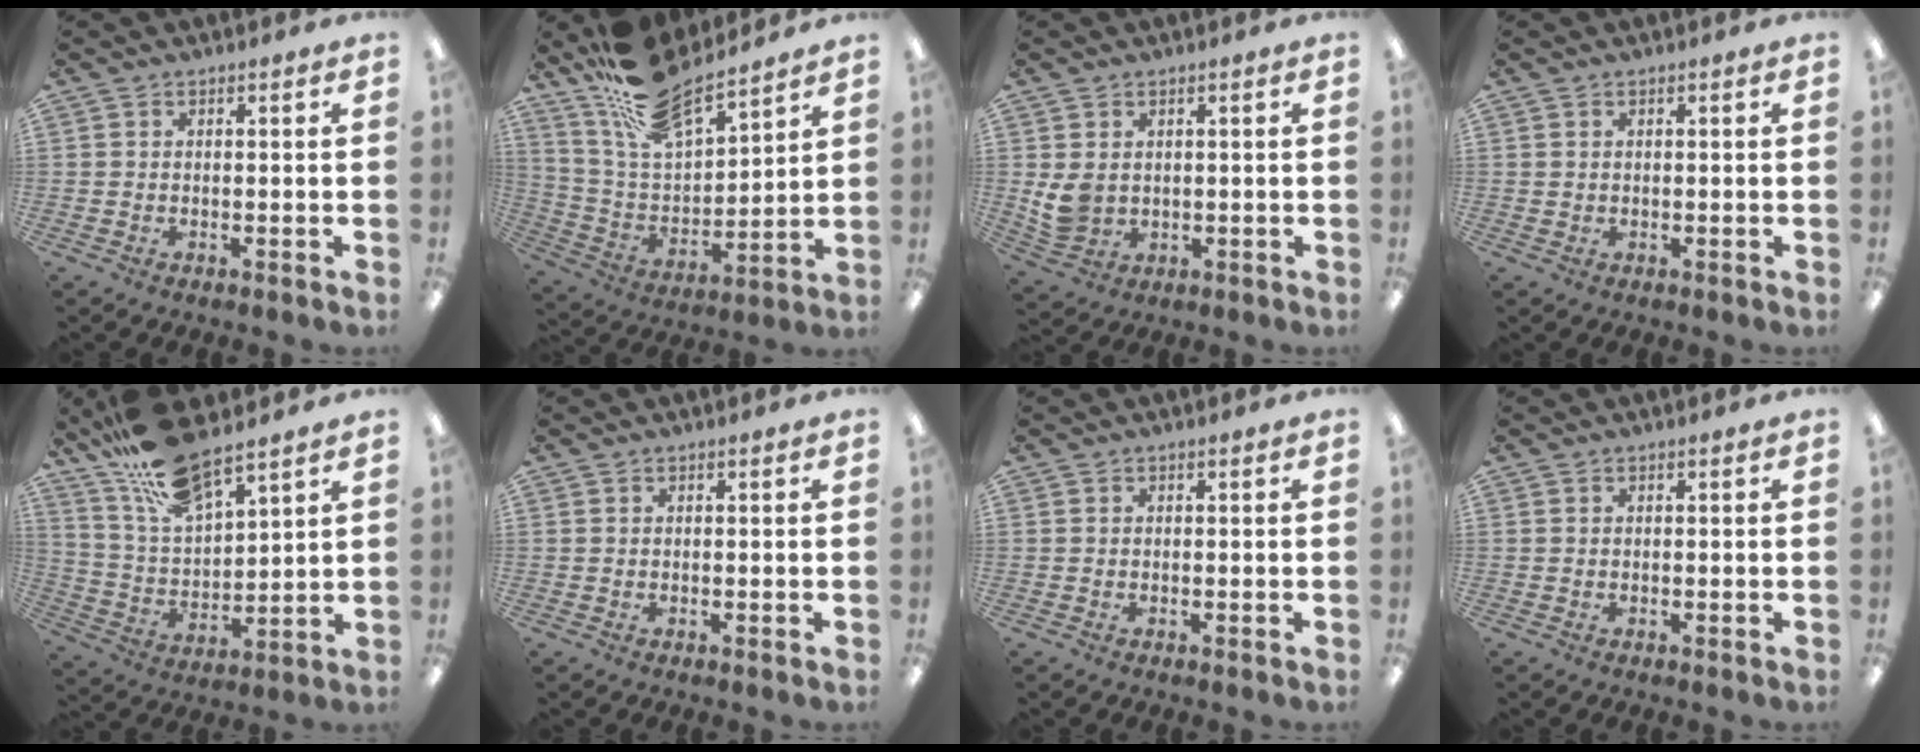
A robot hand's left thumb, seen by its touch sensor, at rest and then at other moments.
{"total": 17.9, "force": [15.0, 6.2, 7.6], "torque": [-0.166, -0.090, 0.272]}
{"total": 5.4, "force": [1.5, 4.2, 3.2], "torque": [-0.073, -0.006, 0.029]}
{"total": 0.6, "force": [0.5, 0.4, 0.2], "torque": [-0.006, 0.003, 0.009]}
{"total": 15.7, "force": [12.8, 4.3, 8.1], "torque": [-0.177, -0.065, 0.228]}
{"total": 0.0}
{"total": 0.0}
{"total": 0.0}